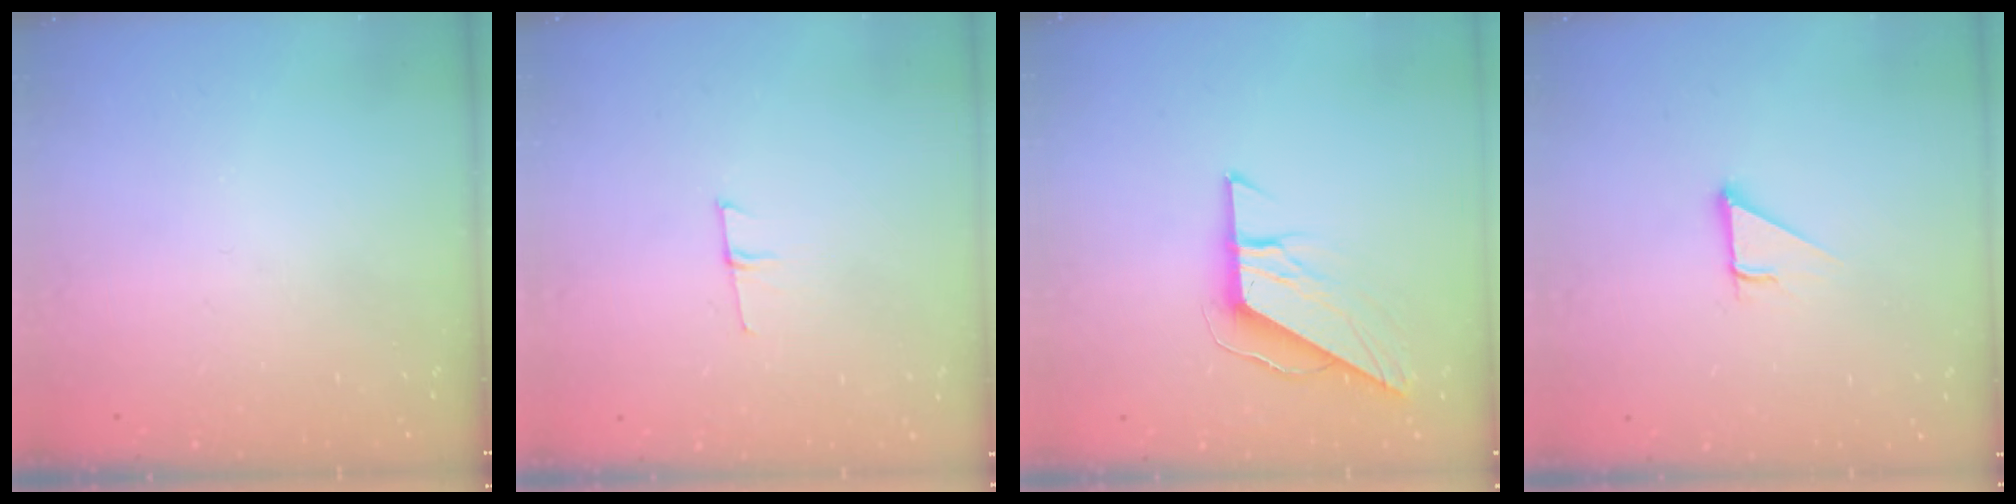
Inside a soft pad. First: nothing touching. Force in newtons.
{"total": 4.4, "press": 4.3, "slide": 1.0}
{"total": 8.8, "press": 8.8, "slide": 0.4}
{"total": 2.9, "press": 2.9, "slide": 0.1}